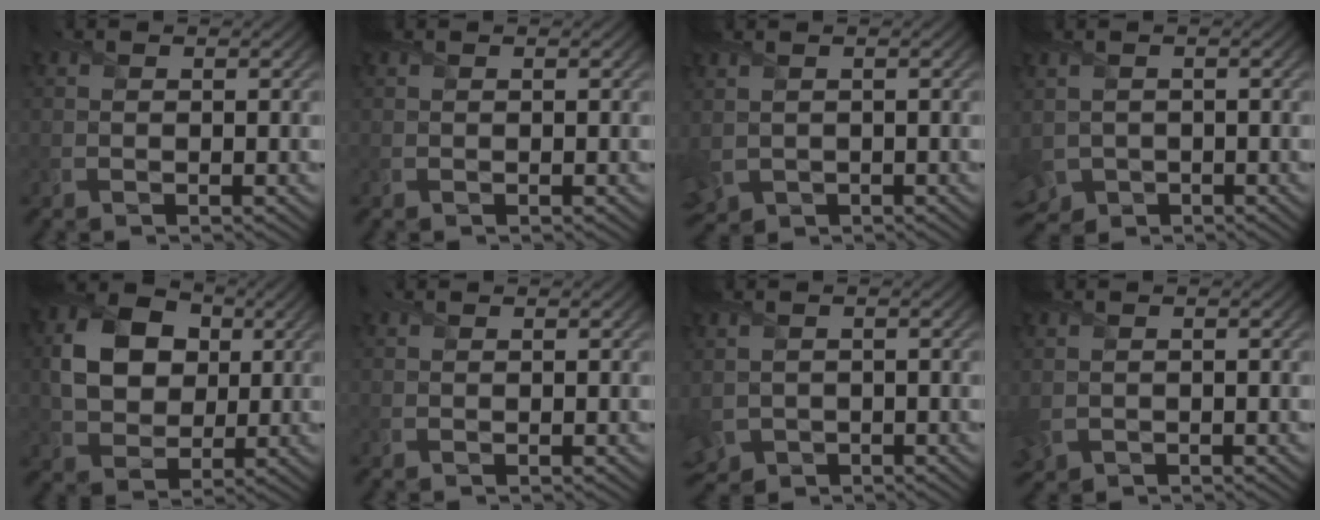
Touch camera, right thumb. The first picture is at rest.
{"total": 0.0}
{"total": 2.9, "force": [-0.2, 2.2, 1.9], "torque": [-0.061, -0.012, 0.001]}
{"total": 4.4, "force": [-1.3, 3.5, 2.3], "torque": [-0.069, -0.023, -0.021]}
{"total": 8.8, "force": [1.7, 6.8, 5.3], "torque": [-0.119, 0.007, 0.027]}
{"total": 0.6, "force": [0.6, 0.1, 0.1], "torque": [-0.002, 0.004, 0.012]}
{"total": 3.5, "force": [-0.7, 2.7, 2.1], "torque": [-0.063, -0.017, -0.009]}
{"total": 2.1, "force": [-0.3, 1.5, 1.4], "torque": [-0.047, -0.008, -0.003]}